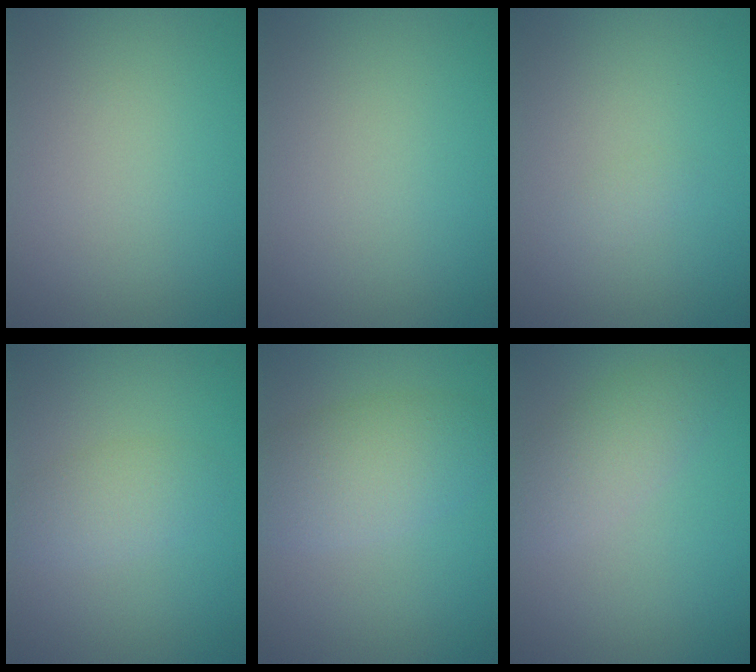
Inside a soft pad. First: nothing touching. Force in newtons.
{"total": 0.0}
{"total": 0.5, "press": 0.5, "slide": 0.0}
{"total": 1.5, "press": 1.5, "slide": 0.0}
{"total": 4.5, "press": 4.5, "slide": 0.2}
{"total": 2.9, "press": 2.9, "slide": 0.1}